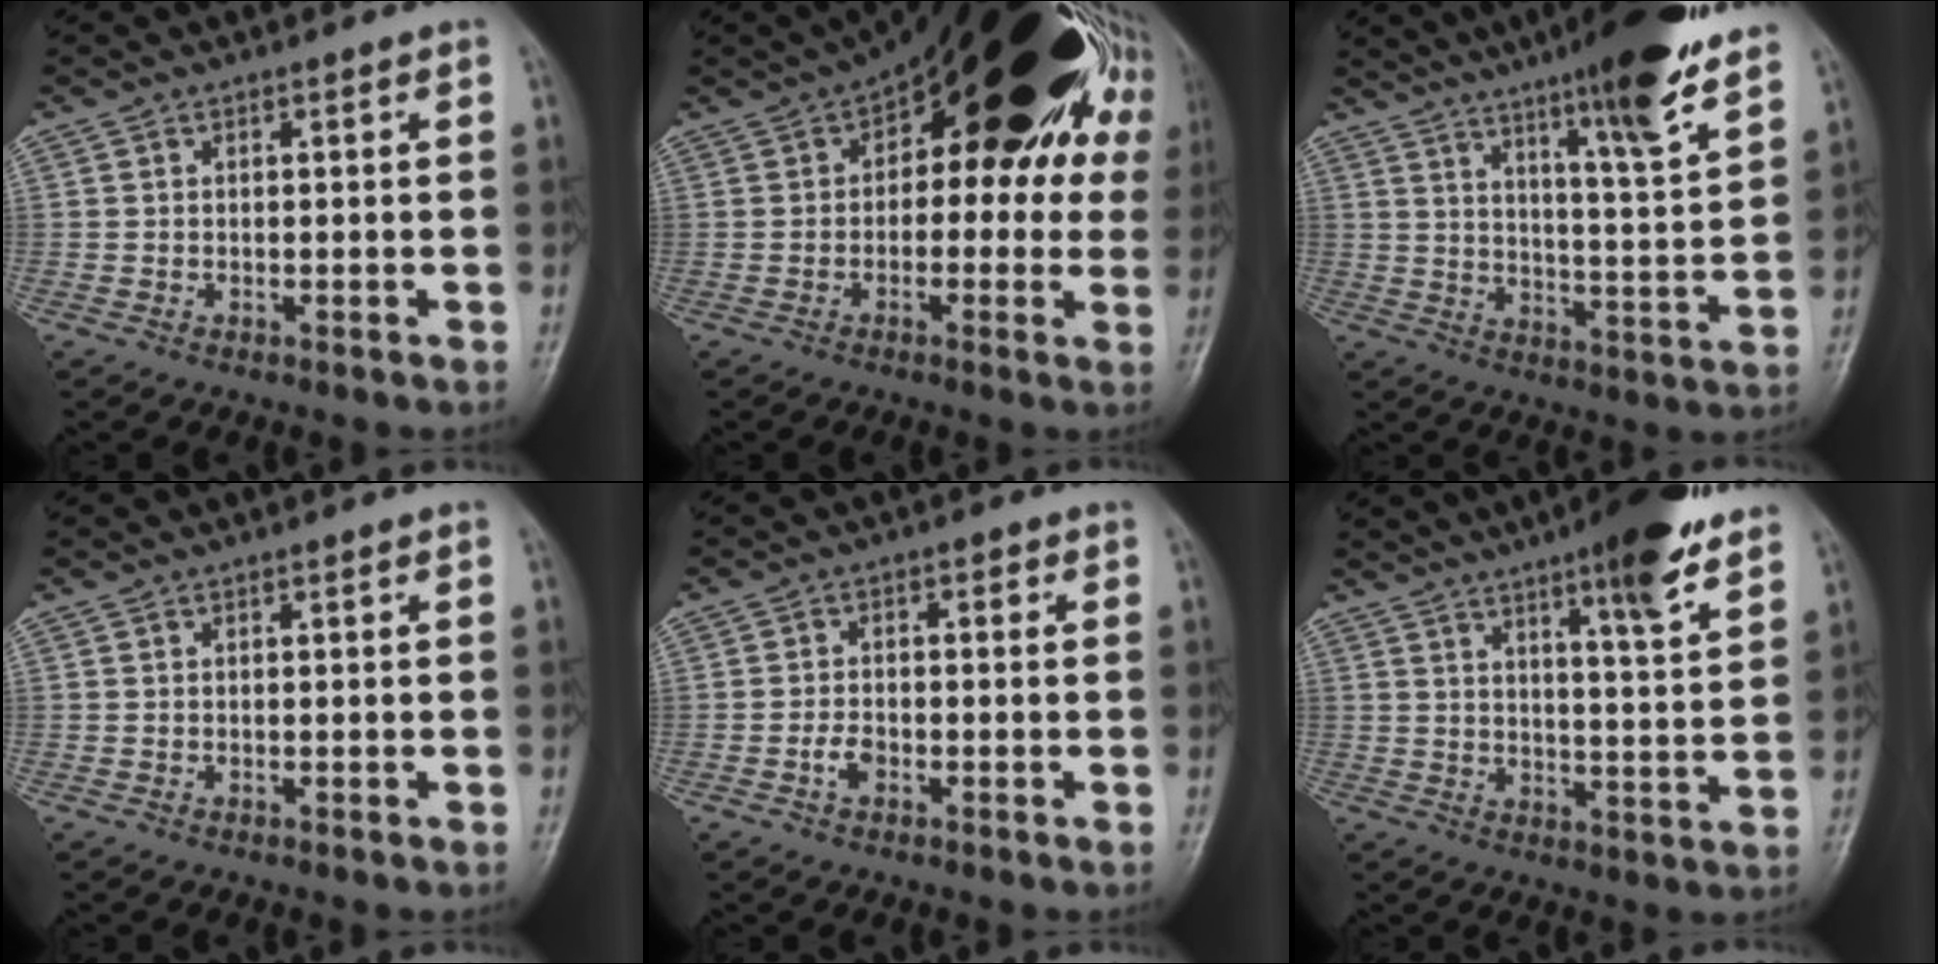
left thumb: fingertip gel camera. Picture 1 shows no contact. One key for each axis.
{"total": 28.7, "fx": 8.5, "fy": 14.5, "fz": 23.2, "tx": -0.300, "ty": 0.055, "tz": 0.118}
{"total": 16.3, "fx": 11.3, "fy": 1.5, "fz": 11.6, "tx": -0.163, "ty": -0.060, "tz": 0.170}
{"total": 0.0}
{"total": 3.1, "fx": -1.2, "fy": 2.0, "fz": 2.0, "tx": -0.026, "ty": 0.013, "tz": -0.028}
{"total": 12.1, "fx": 8.0, "fy": 1.8, "fz": 9.0, "tx": -0.118, "ty": -0.045, "tz": 0.115}